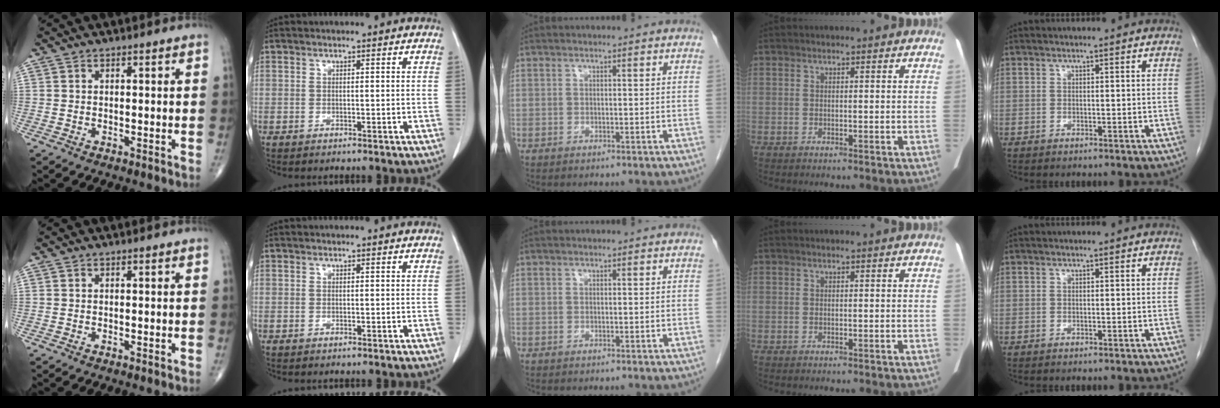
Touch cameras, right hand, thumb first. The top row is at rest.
{}